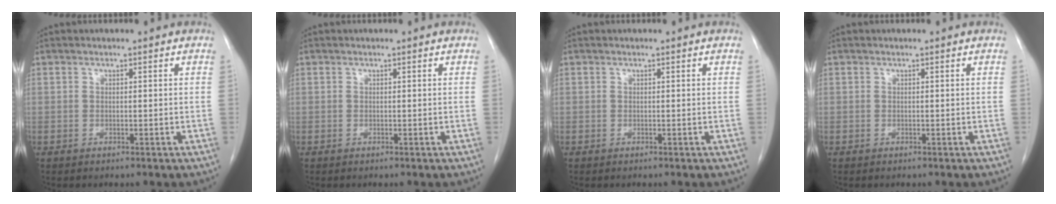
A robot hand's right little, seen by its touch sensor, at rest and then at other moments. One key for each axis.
{"total": 0.0}
{"total": 0.0}
{"total": 0.0}